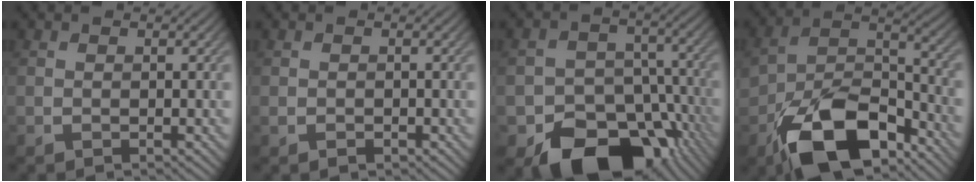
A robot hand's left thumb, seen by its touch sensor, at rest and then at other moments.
{"total": 0.8, "force": [-0.3, 0.6, 0.5], "torque": [-0.013, -0.004, -0.002]}
{"total": 14.5, "force": [-8.5, 9.7, 6.7], "torque": [-0.095, -0.037, -0.126]}
{"total": 14.9, "force": [-9.1, 7.6, 9.0], "torque": [-0.176, -0.021, -0.167]}